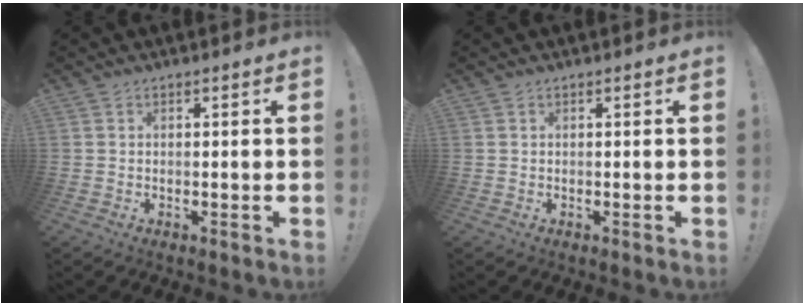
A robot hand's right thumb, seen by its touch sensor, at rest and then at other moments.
{"total": 0.0}